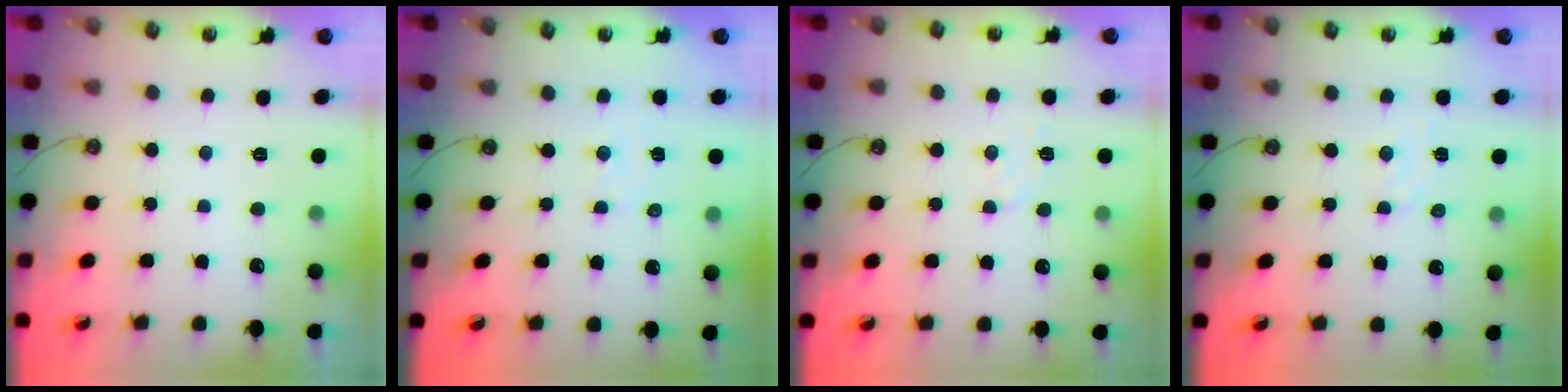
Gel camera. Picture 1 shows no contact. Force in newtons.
{"total": 2.3, "press": 2.3, "slide": 0.3}
{"total": 5.8, "press": 5.8, "slide": 0.8}
{"total": 4.8, "press": 4.7, "slide": 0.4}